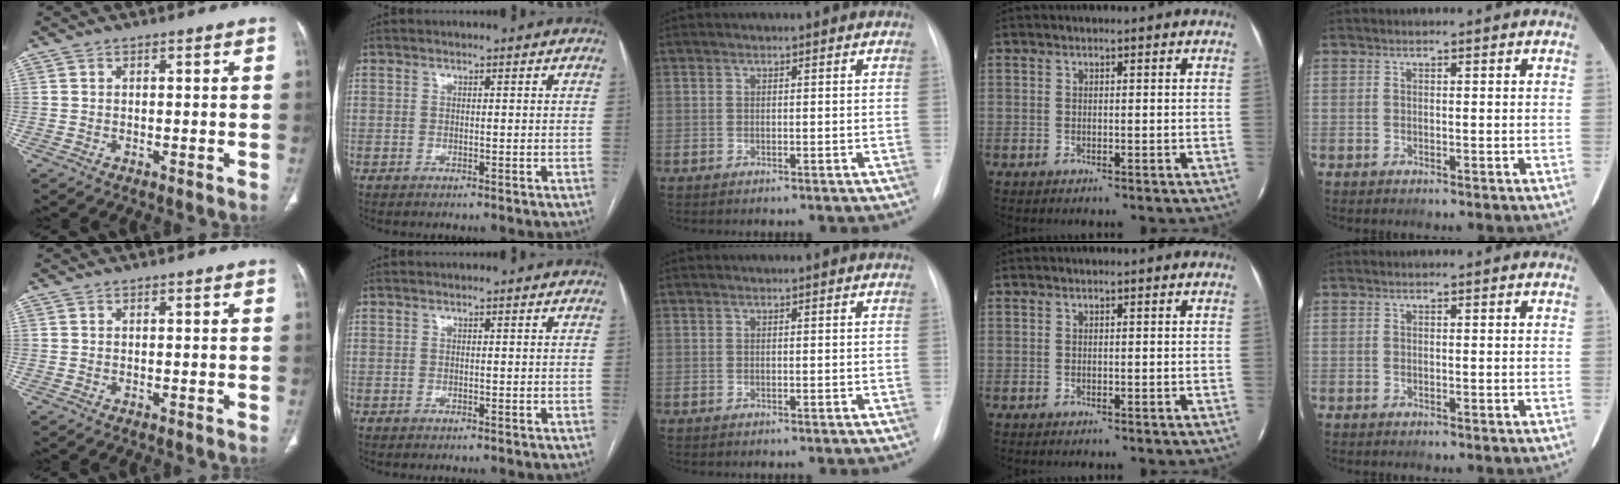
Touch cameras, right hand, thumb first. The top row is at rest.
{}